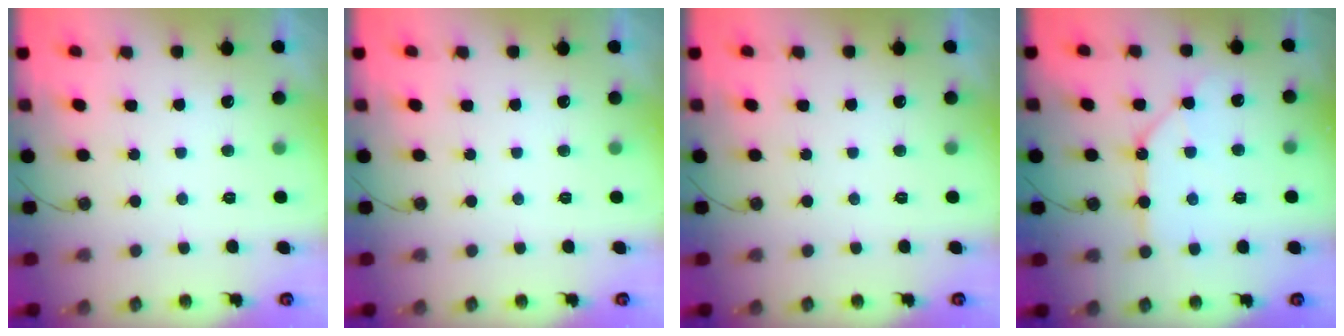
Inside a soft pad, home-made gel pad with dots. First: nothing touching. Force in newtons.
{"total": 0.0}
{"total": 0.0}
{"total": 10.1, "press": 10.0, "slide": 1.3}